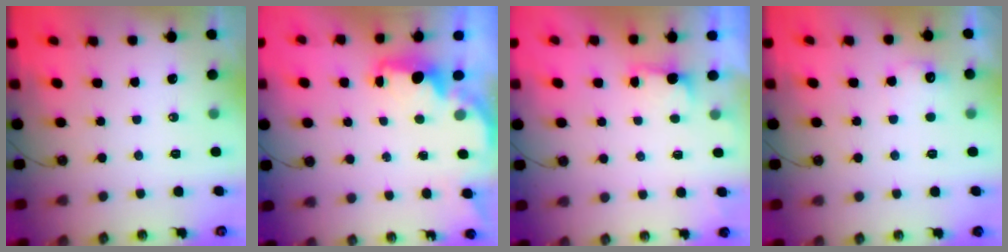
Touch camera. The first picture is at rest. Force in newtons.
{"total": 2.7, "press": 2.6, "slide": 0.9}
{"total": 1.8, "press": 1.5, "slide": 0.9}
{"total": 6.0, "press": 5.9, "slide": 1.3}